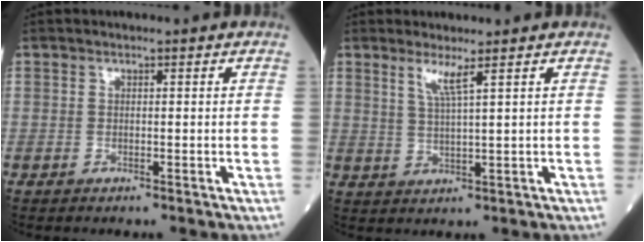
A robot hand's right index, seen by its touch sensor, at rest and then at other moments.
{"total": 3.3, "force": [2.0, -0.6, 2.6], "torque": [-0.054, -0.009, 0.042]}